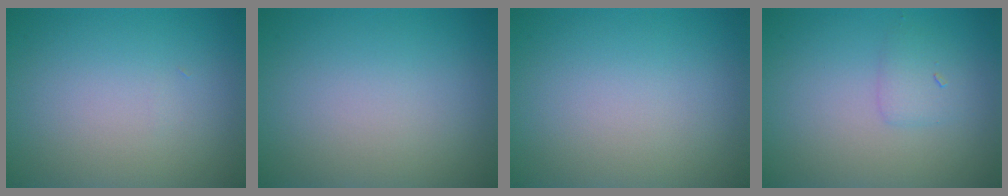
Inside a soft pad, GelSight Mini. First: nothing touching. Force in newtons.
{"total": 0.0}
{"total": 0.0}
{"total": 1.5, "press": 1.5, "slide": 0.2}